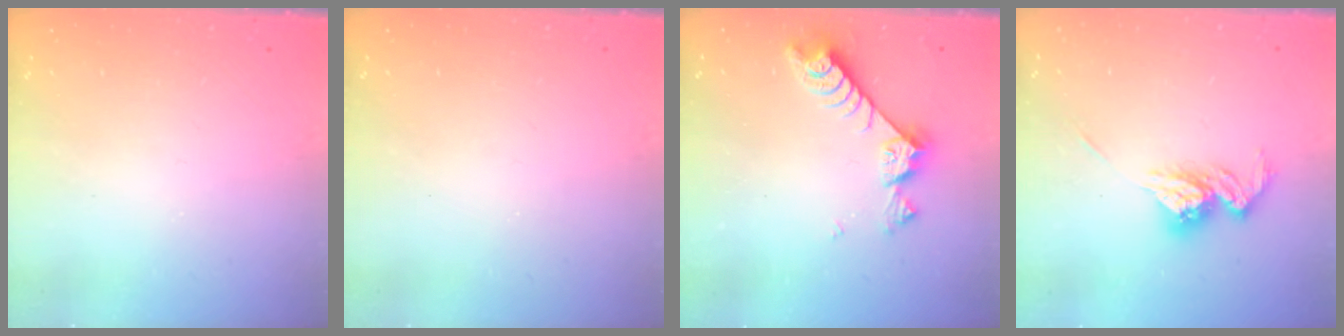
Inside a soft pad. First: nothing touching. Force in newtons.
{"total": 0.0}
{"total": 8.5, "press": 8.4, "slide": 1.4}
{"total": 11.8, "press": 11.8, "slide": 0.5}